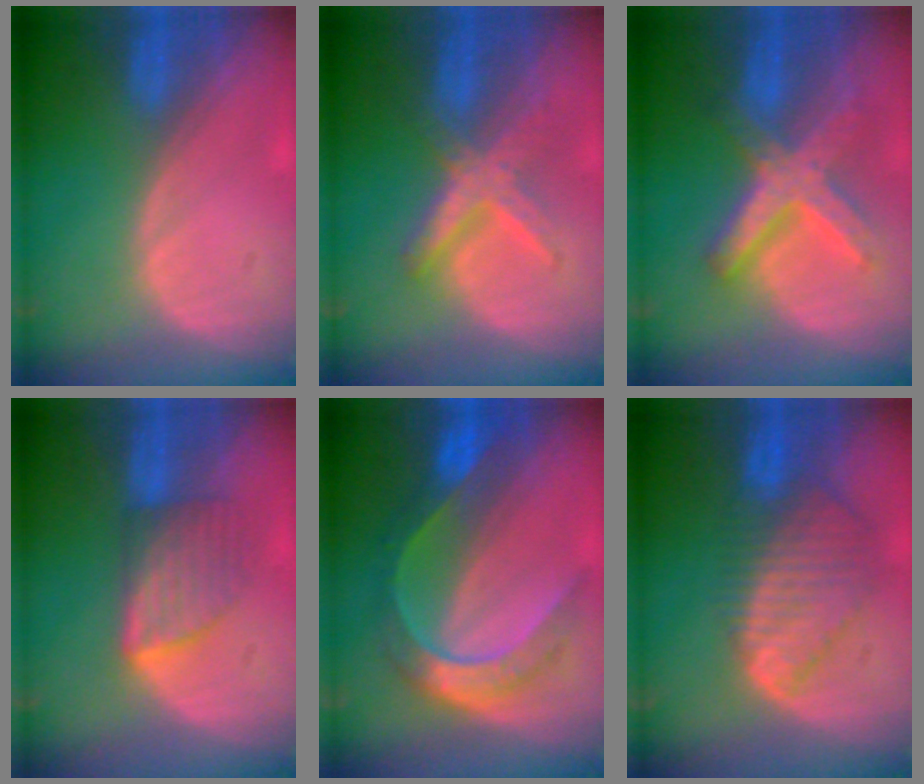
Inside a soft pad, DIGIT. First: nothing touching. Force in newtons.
{"total": 5.9, "press": 5.9, "slide": 0.2}
{"total": 8.8, "press": 8.8, "slide": 0.7}
{"total": 5.9, "press": 5.7, "slide": 1.5}
{"total": 8.5, "press": 8.5, "slide": 0.7}
{"total": 8.7, "press": 7.7, "slide": 4.1}